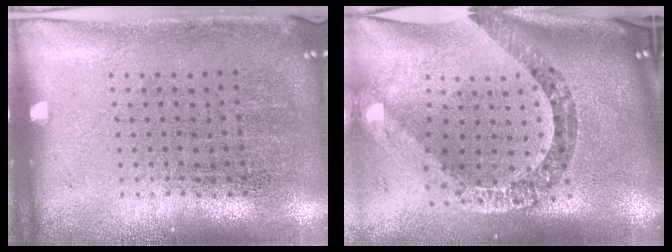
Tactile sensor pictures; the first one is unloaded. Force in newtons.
{"total": 3.0, "press": 2.2, "slide": 2.0}